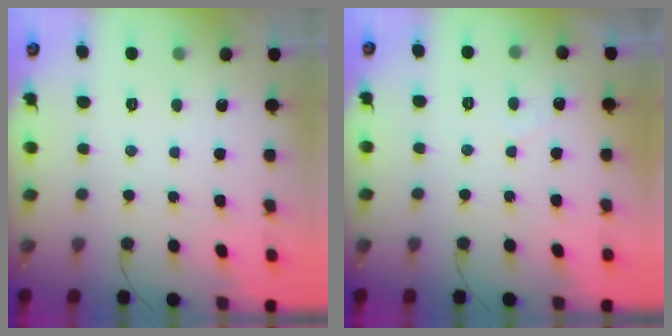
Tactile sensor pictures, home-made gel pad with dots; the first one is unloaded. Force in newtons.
{"total": 2.2, "press": 2.2, "slide": 0.0}